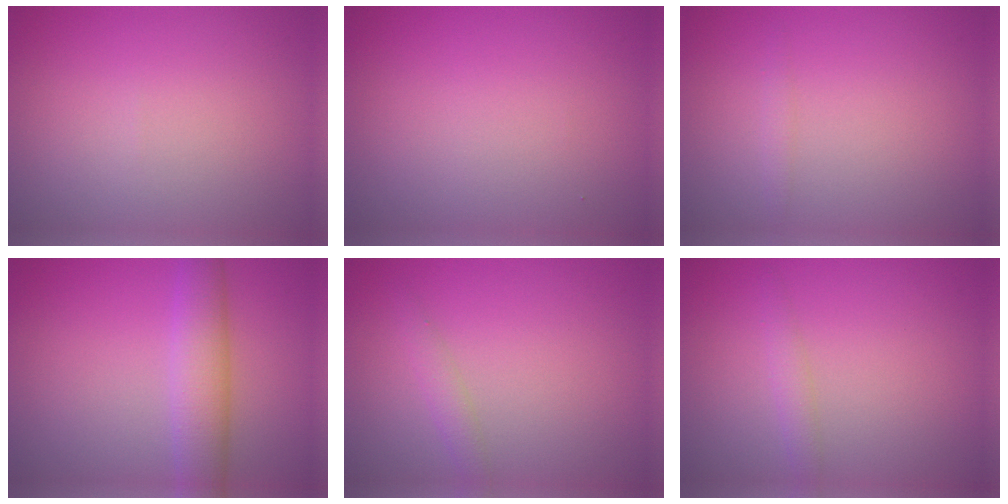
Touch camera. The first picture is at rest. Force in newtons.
{"total": 0.0}
{"total": 0.8, "press": 0.8, "slide": 0.0}
{"total": 4.3, "press": 4.3, "slide": 0.0}
{"total": 1.4, "press": 1.4, "slide": 0.0}
{"total": 1.3, "press": 1.3, "slide": 0.0}